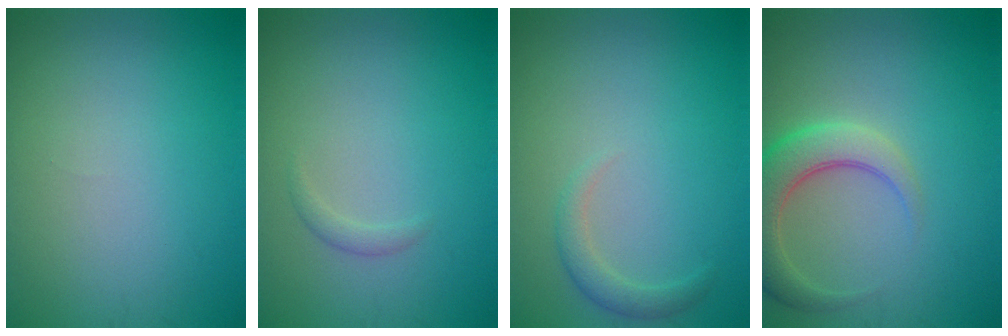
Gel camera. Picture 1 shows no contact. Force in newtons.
{"total": 0.8, "press": 0.8, "slide": 0.0}
{"total": 1.5, "press": 1.5, "slide": 0.1}
{"total": 4.9, "press": 4.9, "slide": 0.5}